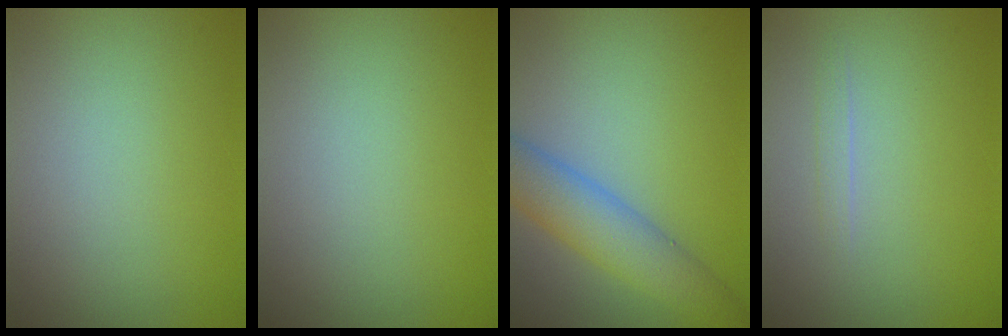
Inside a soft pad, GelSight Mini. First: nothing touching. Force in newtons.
{"total": 0.0}
{"total": 5.0, "press": 5.0, "slide": 0.1}
{"total": 0.7, "press": 0.7, "slide": 0.1}